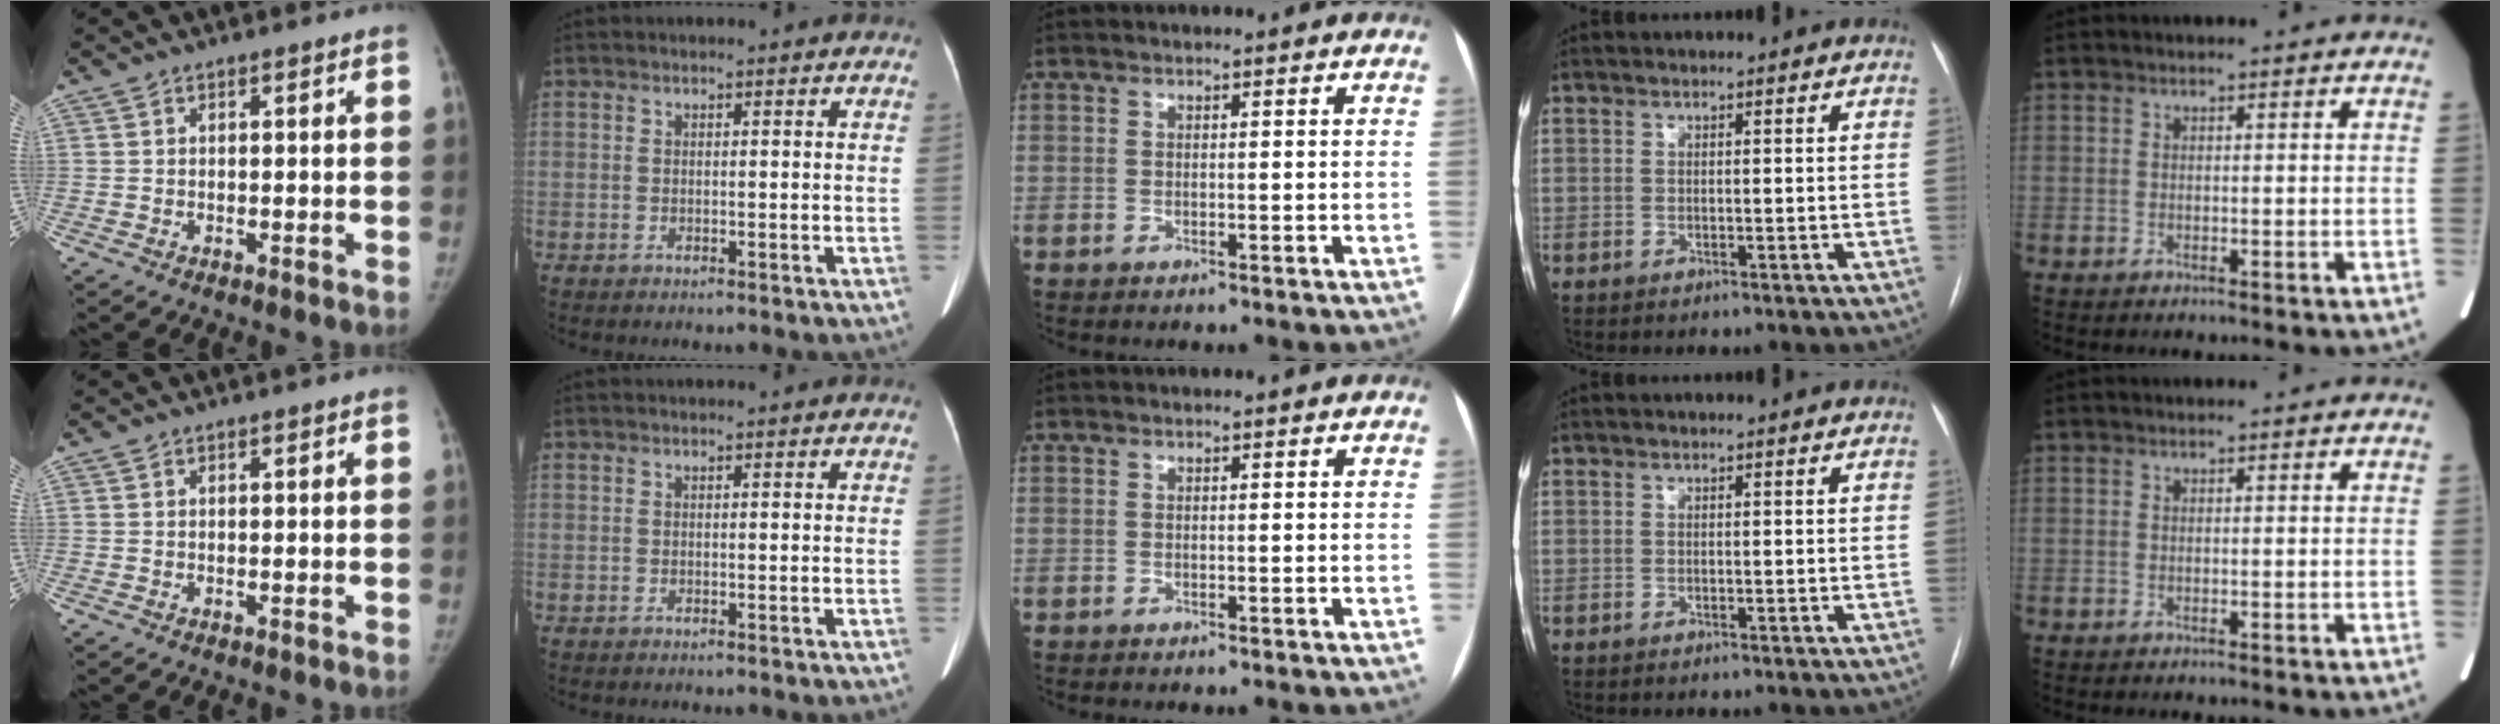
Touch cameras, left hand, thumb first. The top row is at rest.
{}